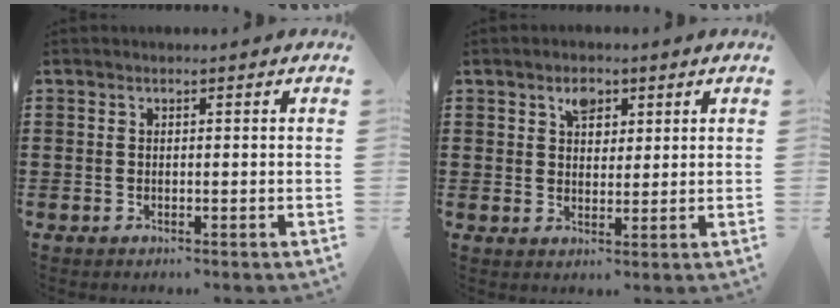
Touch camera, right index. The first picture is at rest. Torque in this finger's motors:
{"motor_torque": [0.06, -0.02, 0.05, 0.03]}